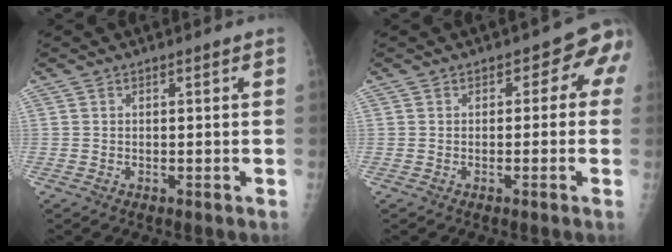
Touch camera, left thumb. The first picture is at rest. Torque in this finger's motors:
{"motor_torque": [-0.06, 0.31, -0.12, 0.02, 0.03]}